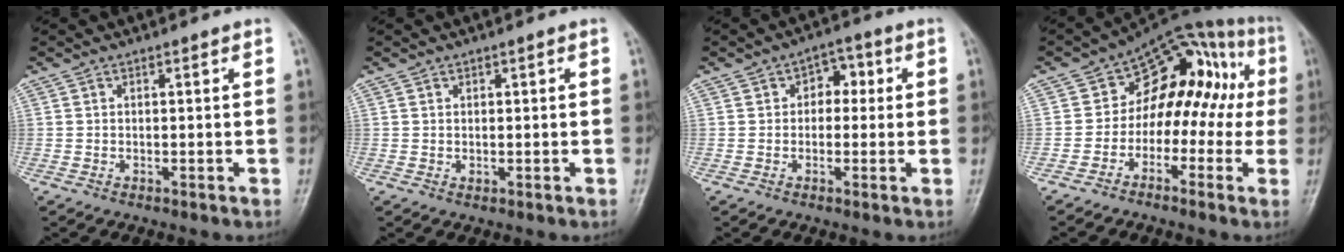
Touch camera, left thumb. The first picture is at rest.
{"total": 0.6, "force": [0.2, 0.5, 0.4], "torque": [-0.002, -0.001, 0.004]}
{"total": 4.6, "force": [0.6, 3.4, 3.1], "torque": [-0.011, 0.014, -0.001]}
{"total": 14.7, "force": [-1.1, 10.6, 10.2], "torque": [-0.069, 0.072, -0.029]}